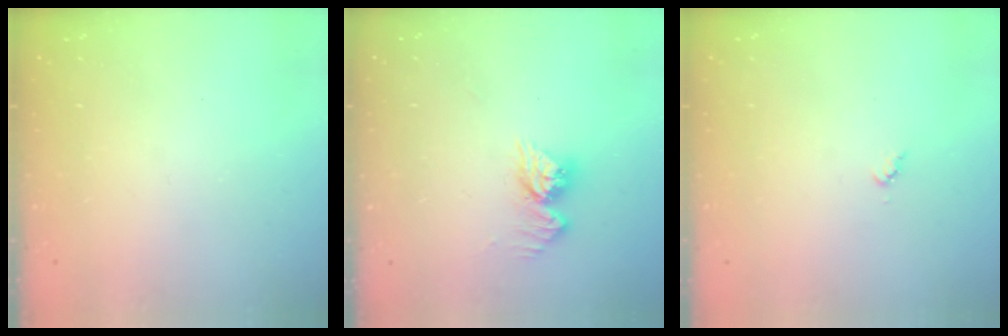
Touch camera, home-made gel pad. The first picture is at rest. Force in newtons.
{"total": 9.7, "press": 9.7, "slide": 0.9}
{"total": 3.3, "press": 3.3, "slide": 0.4}